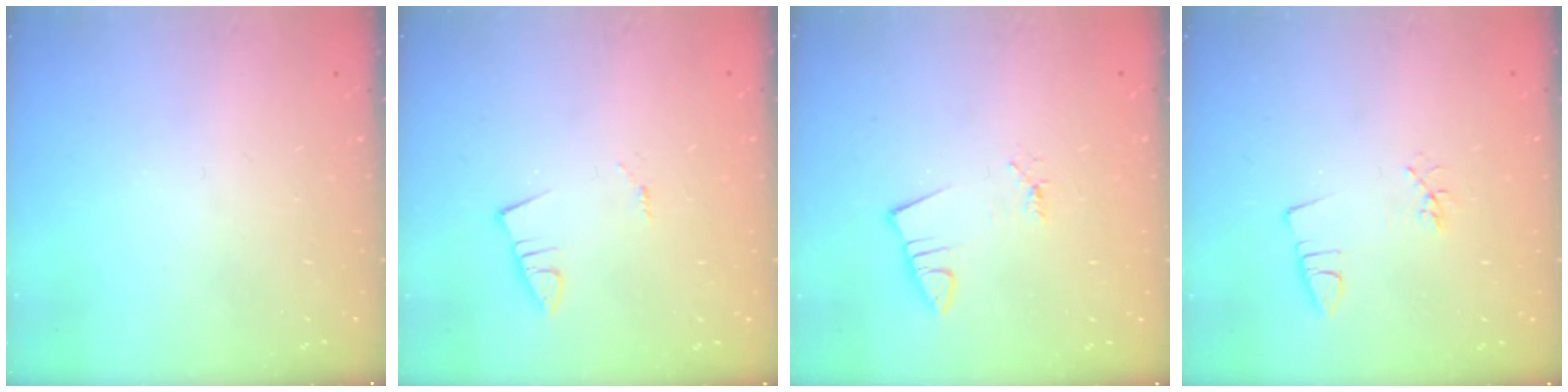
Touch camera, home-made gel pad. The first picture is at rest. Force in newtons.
{"total": 1.0, "press": 1.0, "slide": 0.1}
{"total": 1.0, "press": 1.0, "slide": 0.0}
{"total": 2.6, "press": 2.2, "slide": 1.5}